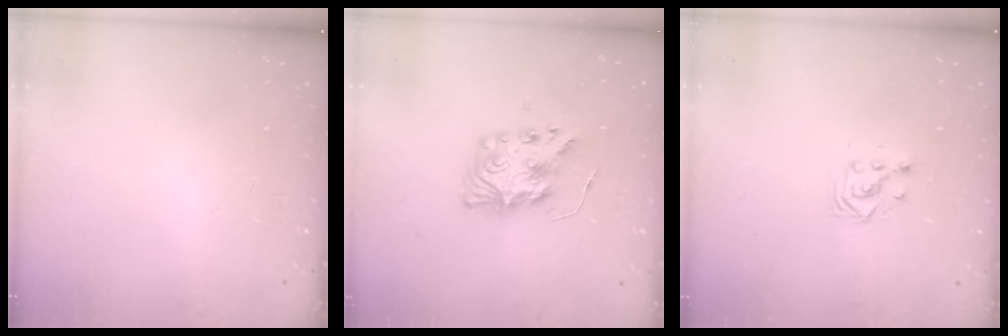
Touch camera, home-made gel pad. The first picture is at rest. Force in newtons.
{"total": 9.8, "press": 9.8, "slide": 0.9}
{"total": 3.0, "press": 3.0, "slide": 0.2}